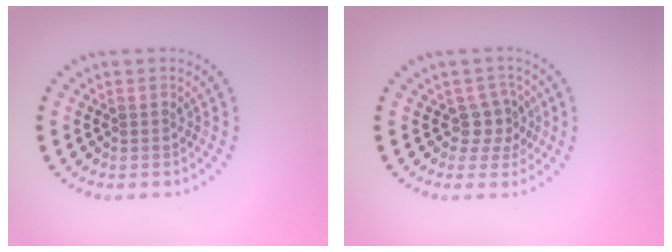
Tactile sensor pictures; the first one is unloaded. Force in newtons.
{"total": 2.2, "press": 1.7, "slide": 1.4}